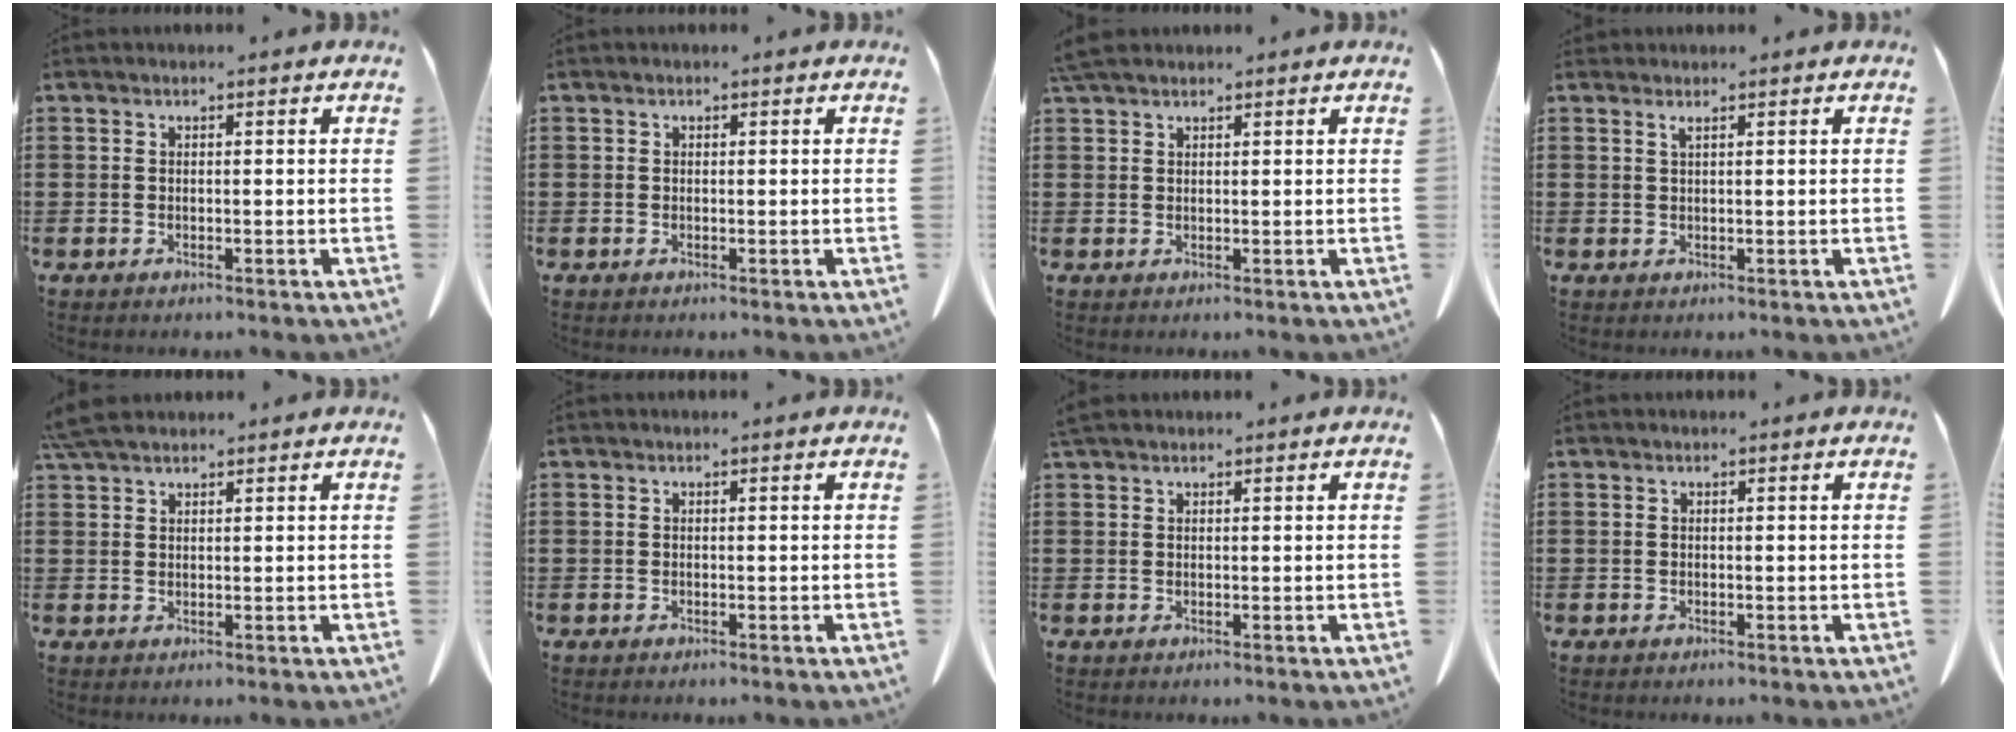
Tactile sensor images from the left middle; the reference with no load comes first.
{"total": 0.0}
{"total": 2.5, "force": [2.0, 0.7, 1.2], "torque": [-0.031, 0.004, 0.040]}
{"total": 0.9, "force": [0.6, 0.0, 0.6], "torque": [-0.014, -0.002, 0.013]}
{"total": 3.6, "force": [3.1, 0.8, 1.8], "torque": [-0.045, 0.000, 0.060]}
{"total": 0.0}
{"total": 1.0, "force": [0.9, 0.2, 0.3], "torque": [-0.010, -0.001, 0.018]}
{"total": 0.0}